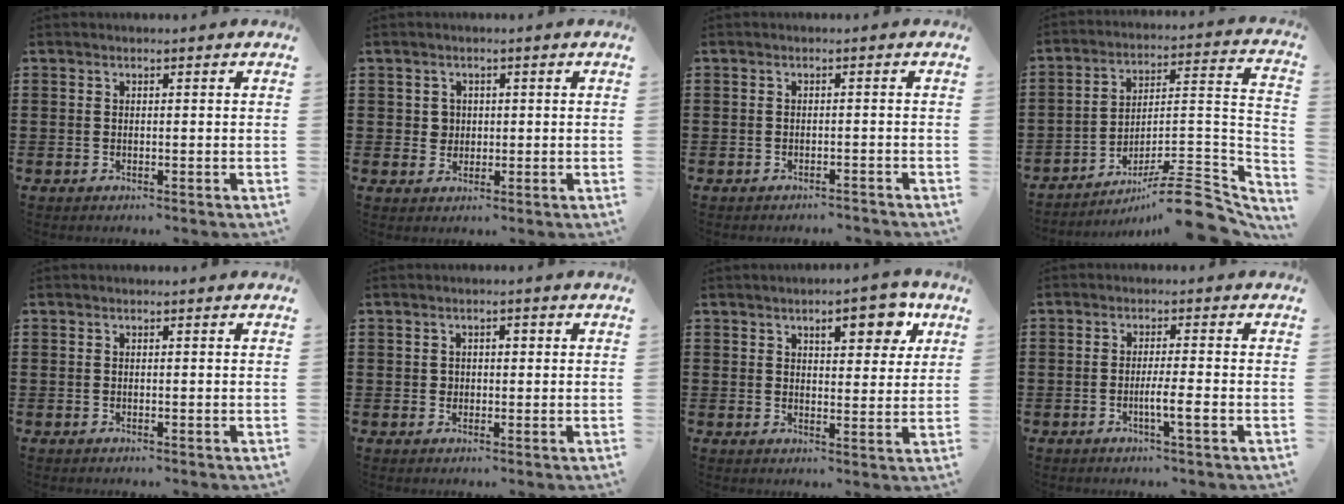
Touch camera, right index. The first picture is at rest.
{"total": 2.0, "force": [0.3, 1.9, 0.6], "torque": [-0.019, 0.009, 0.005]}
{"total": 1.1, "force": [-1.1, 0.0, 0.2], "torque": [-0.007, 0.001, -0.023]}
{"total": 10.1, "force": [-7.7, 1.4, 6.3], "torque": [-0.093, 0.017, -0.152]}
{"total": 0.0}
{"total": 1.3, "force": [0.1, 1.2, 0.7], "torque": [-0.016, 0.008, 0.000]}
{"total": 7.0, "force": [3.9, 2.9, 5.1], "torque": [-0.070, 0.000, 0.058]}
{"total": 3.7, "force": [-1.4, 0.0, 3.5], "torque": [-0.059, -0.007, -0.025]}